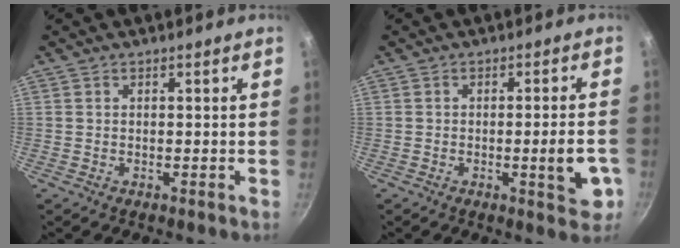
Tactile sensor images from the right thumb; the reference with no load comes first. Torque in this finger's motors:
{"motor_torque": [2.74, 2.26, 1.87, -0.92, 0.56]}